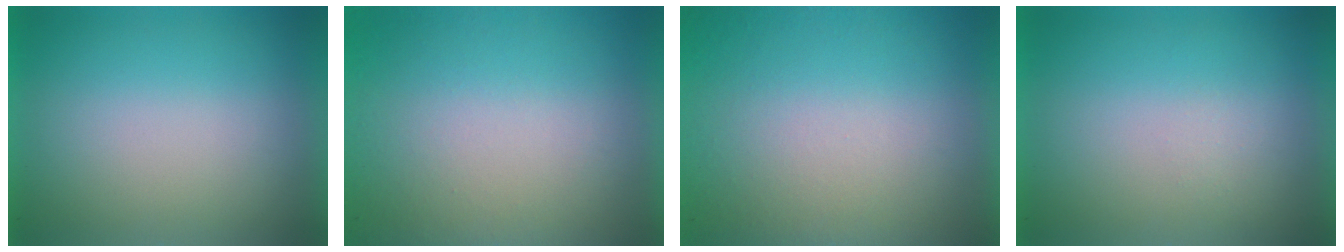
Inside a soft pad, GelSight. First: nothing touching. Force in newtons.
{"total": 8.1}
{"total": 9.2}
{"total": 1.2}